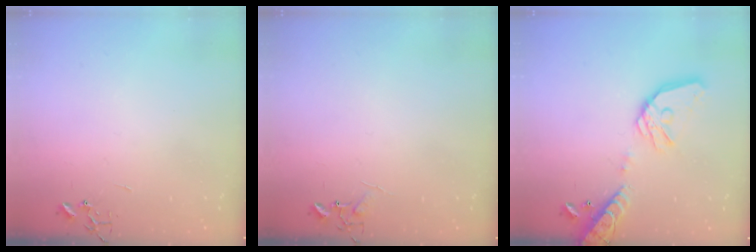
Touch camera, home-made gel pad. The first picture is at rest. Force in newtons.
{"total": 5.2, "press": 5.2, "slide": 0.6}
{"total": 17.0, "press": 16.8, "slide": 2.6}